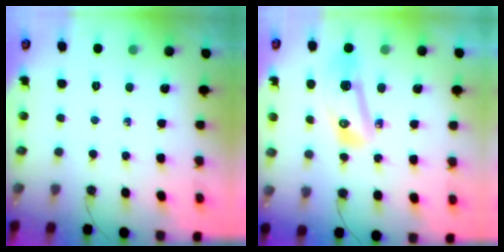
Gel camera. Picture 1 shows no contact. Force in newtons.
{"total": 12.4, "press": 12.3, "slide": 1.5}